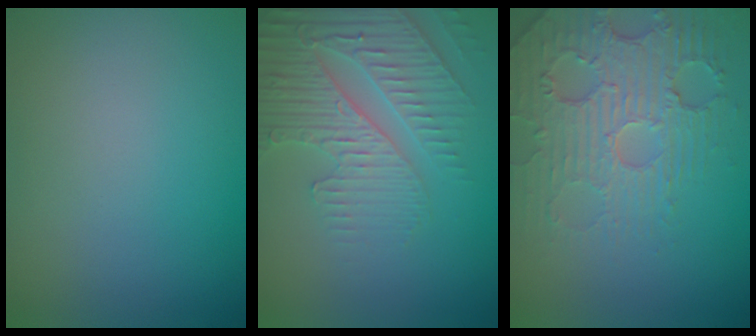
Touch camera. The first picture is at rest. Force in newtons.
{"total": 4.5, "press": 4.2, "slide": 1.8}
{"total": 4.5, "press": 4.1, "slide": 1.7}